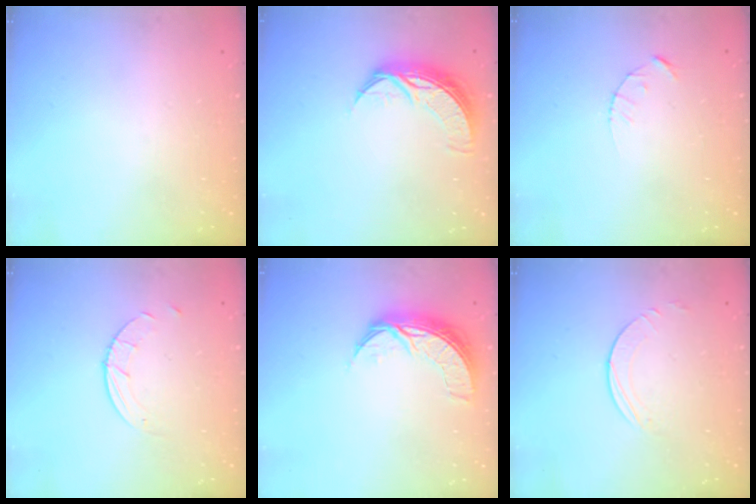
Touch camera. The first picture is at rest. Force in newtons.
{"total": 8.7, "press": 8.7, "slide": 0.3}
{"total": 2.1, "press": 2.1, "slide": 0.3}
{"total": 4.6, "press": 4.5, "slide": 0.5}
{"total": 8.2, "press": 8.1, "slide": 0.6}
{"total": 4.8, "press": 4.8, "slide": 0.5}